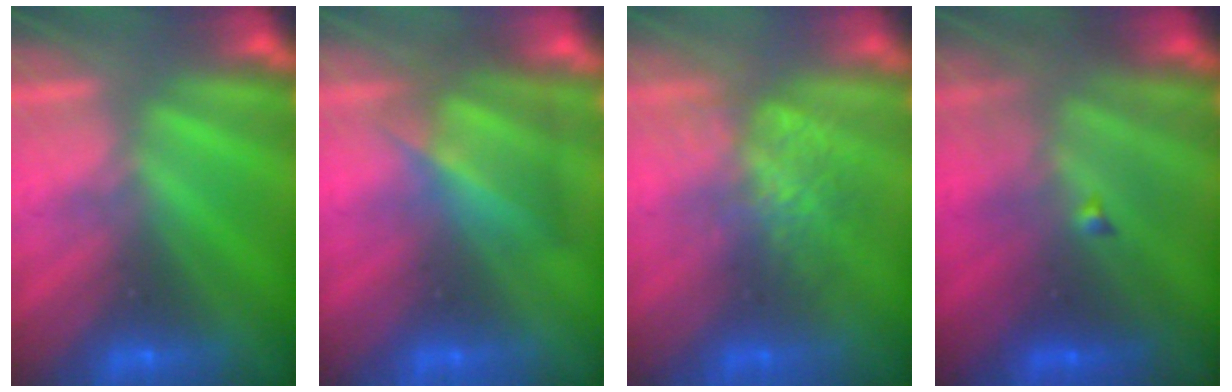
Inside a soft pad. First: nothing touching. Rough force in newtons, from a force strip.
{"total": 4.7}
{"total": 4.4}
{"total": 4.4}